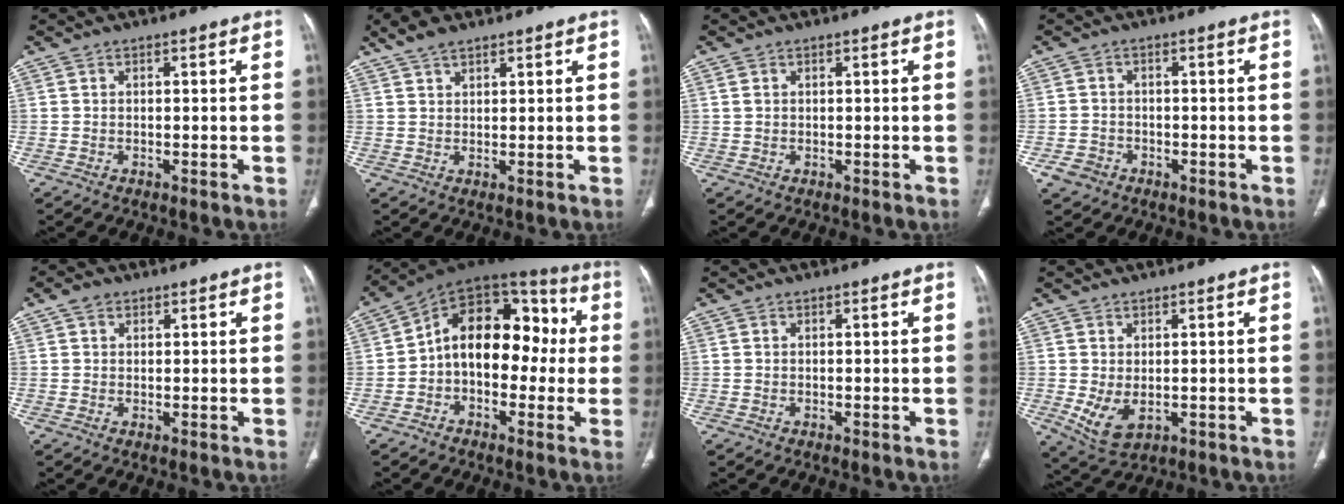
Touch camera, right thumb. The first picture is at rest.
{"total": 4.3, "force": [3.2, 1.8, 2.2], "torque": [-0.042, -0.003, 0.065]}
{"total": 1.0, "force": [0.4, 0.7, 0.6], "torque": [-0.012, 0.005, 0.012]}
{"total": 3.5, "force": [-1.7, 2.8, 1.0], "torque": [-0.012, 0.013, -0.027]}
{"total": 2.4, "force": [1.3, 1.7, 1.1], "torque": [-0.010, -0.005, 0.019]}
{"total": 16.9, "force": [-0.2, 11.0, 12.7], "torque": [-0.145, 0.055, -0.018]}
{"total": 0.0}
{"total": 5.5, "force": [-0.6, 3.3, 4.3], "torque": [-0.081, -0.007, 0.010]}